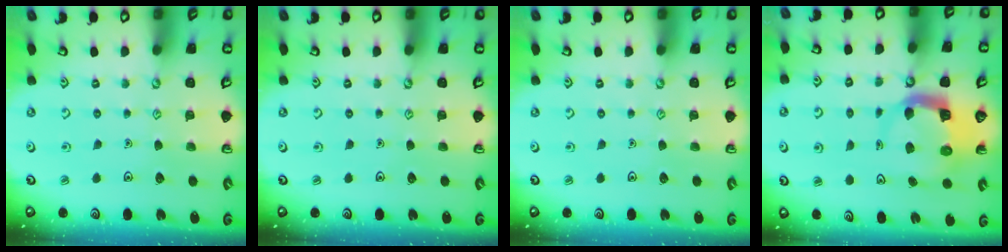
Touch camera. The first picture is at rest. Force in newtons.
{"total": 0.0}
{"total": 0.0}
{"total": 5.9, "press": 5.8, "slide": 1.0}